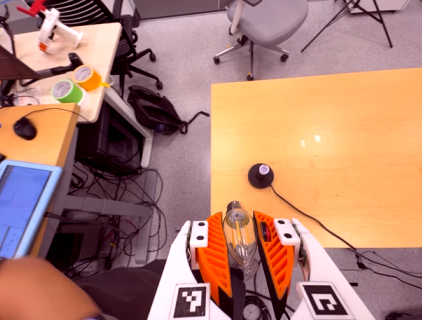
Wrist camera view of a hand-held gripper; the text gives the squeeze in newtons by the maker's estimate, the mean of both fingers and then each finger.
{"total": 13.0, "left": 14.0, "right": 12.0}